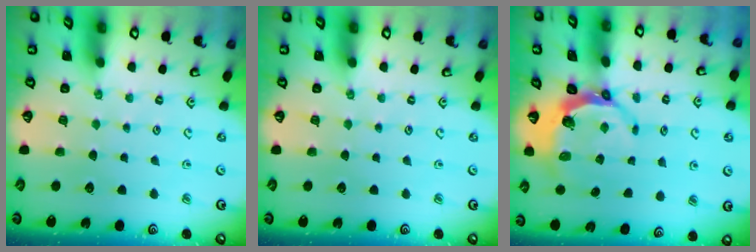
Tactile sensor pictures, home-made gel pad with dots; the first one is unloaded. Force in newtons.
{"total": 0.0}
{"total": 6.3, "press": 4.9, "slide": 3.8}